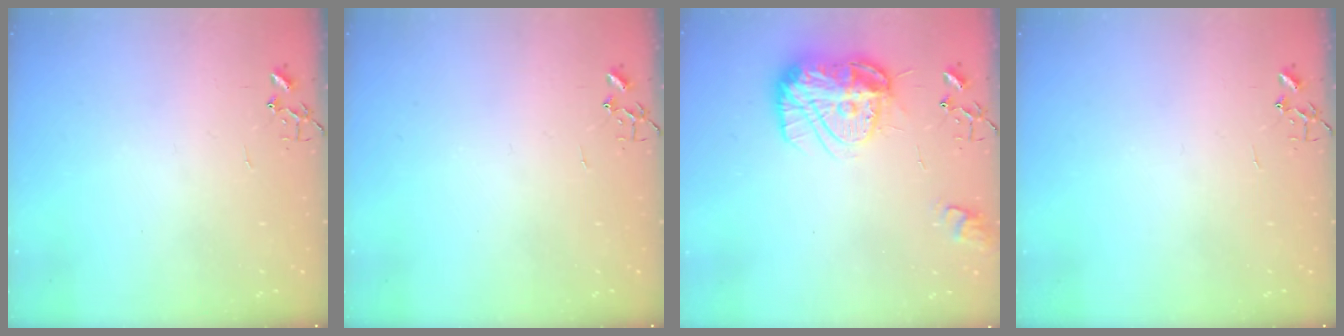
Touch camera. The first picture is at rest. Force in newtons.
{"total": 0.0}
{"total": 15.7, "press": 15.7, "slide": 1.3}
{"total": 0.0}